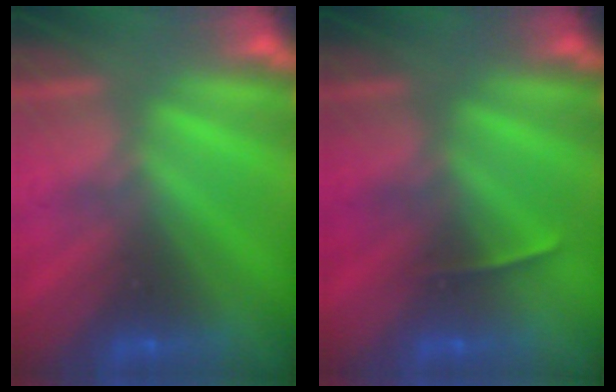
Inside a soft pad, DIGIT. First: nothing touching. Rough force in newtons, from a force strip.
{"total": 1.4}